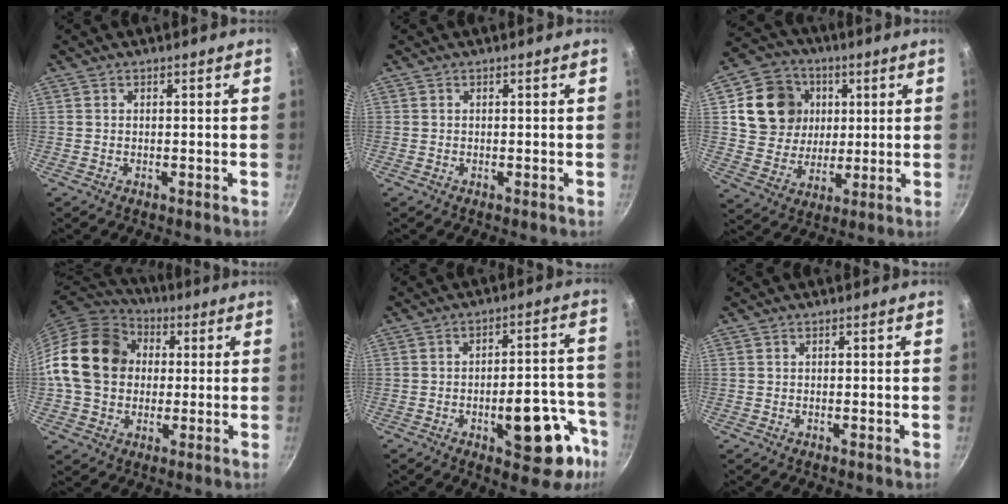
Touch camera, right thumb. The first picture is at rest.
{"total": 0.0}
{"total": 14.6, "force": [3.6, 12.8, 6.0], "torque": [-0.080, -0.002, 0.065]}
{"total": 18.4, "force": [2.1, 14.8, 10.6], "torque": [-0.170, 0.028, 0.027]}
{"total": 15.7, "force": [-6.8, 7.0, 12.2], "torque": [-0.100, 0.046, -0.085]}
{"total": 0.0}